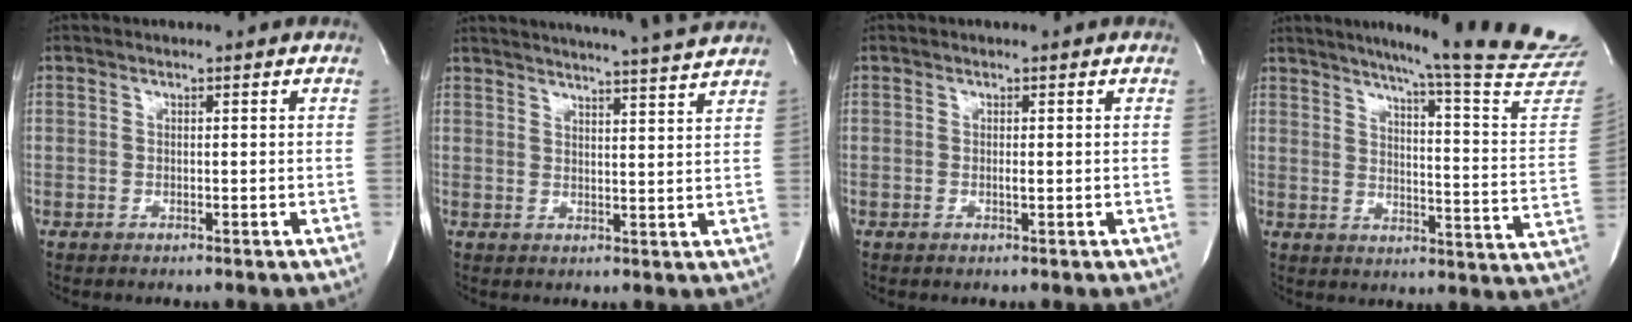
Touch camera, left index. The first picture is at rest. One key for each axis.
{"total": 15.2, "fx": 14.3, "fy": -1.2, "fz": 5.0, "tx": -0.091, "ty": -0.030, "tz": 0.183}
{"total": 0.5, "fx": -0.1, "fy": 0.0, "fz": 0.5, "tx": -0.011, "ty": -0.003, "tz": -0.003}
{"total": 23.5, "fx": 21.1, "fy": -2.0, "fz": 10.0, "tx": -0.148, "ty": -0.116, "tz": 0.253}